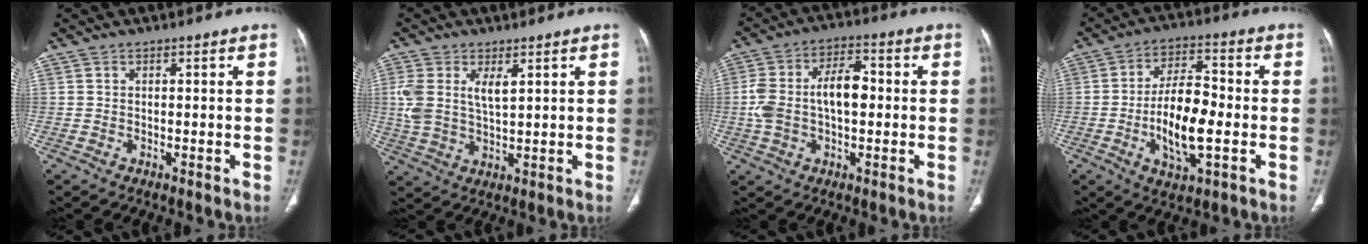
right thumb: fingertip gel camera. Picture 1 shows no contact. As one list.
[{"total": 7.8, "force": [2.5, 4.0, 6.2], "torque": [-0.132, -0.004, 0.056]}, {"total": 11.7, "force": [-0.2, 6.5, 9.7], "torque": [-0.187, 0.032, -0.003]}, {"total": 12.7, "force": [-2.6, 5.1, 11.4], "torque": [-0.199, 0.015, -0.048]}]